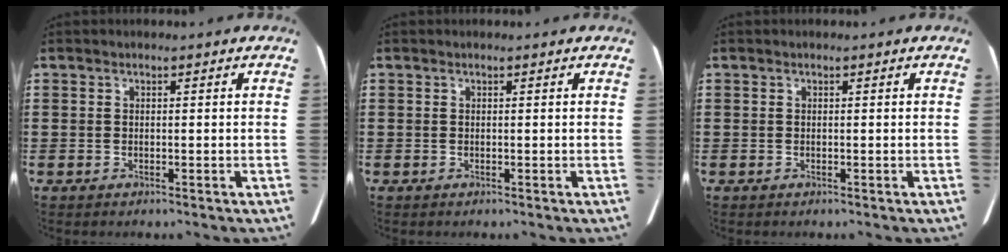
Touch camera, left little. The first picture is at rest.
{"total": 0.0}
{"total": 0.0}